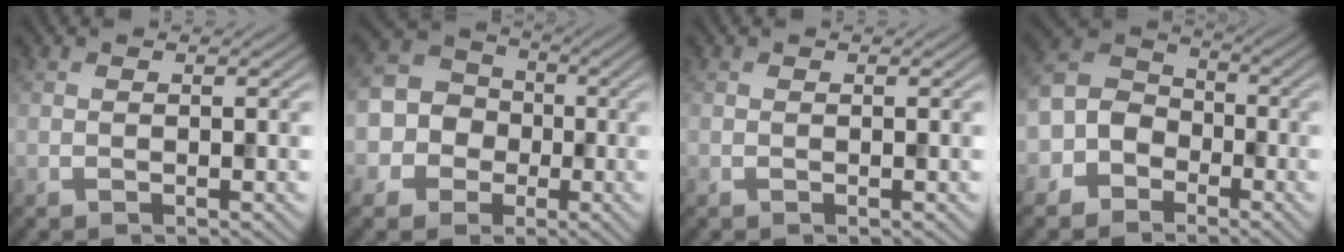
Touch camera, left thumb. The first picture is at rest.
{"total": 11.1, "force": [-1.6, 10.3, 3.6], "torque": [-0.136, 0.013, -0.064]}
{"total": 0.0}
{"total": 6.8, "force": [-3.4, 5.3, 2.5], "torque": [-0.060, -0.001, -0.094]}